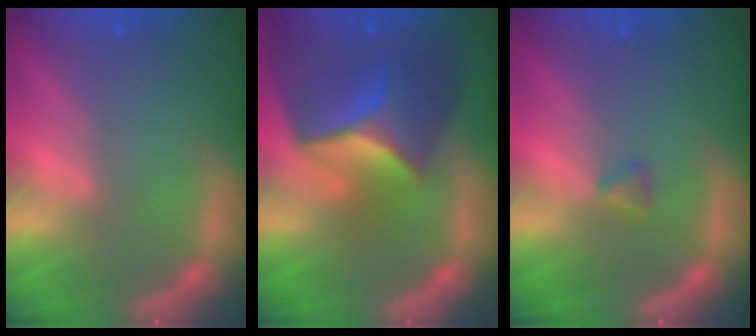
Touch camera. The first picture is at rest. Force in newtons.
{"total": 10.0}
{"total": 0.9}